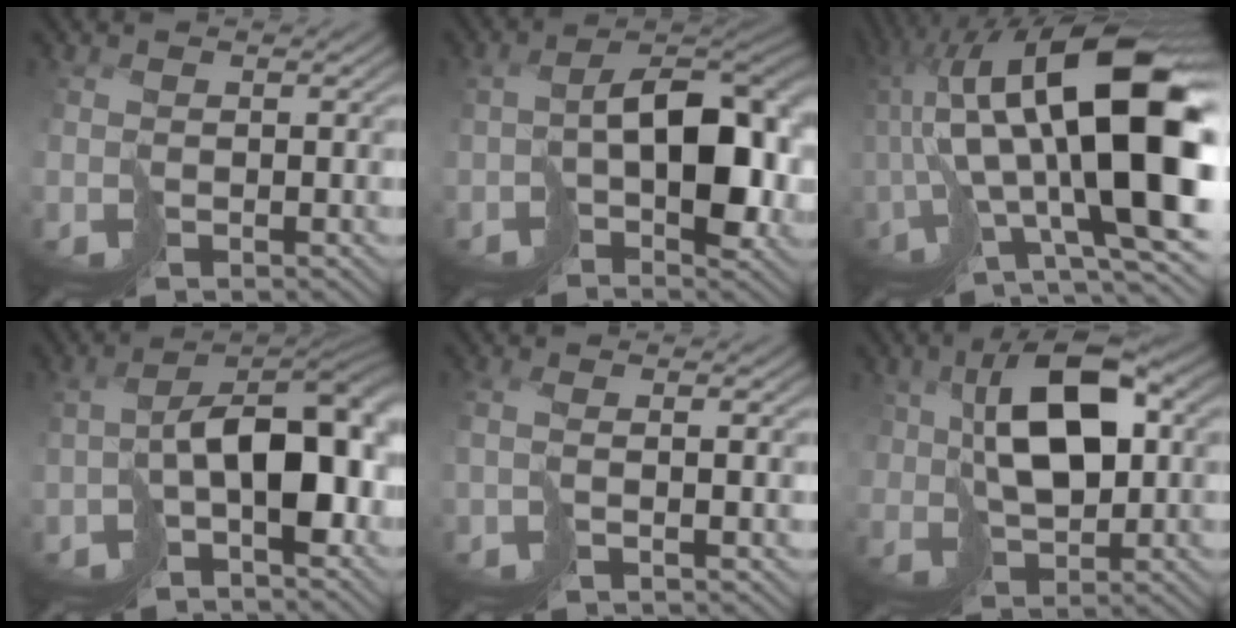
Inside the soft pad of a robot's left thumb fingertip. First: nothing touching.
{"total": 9.6, "force": [-1.8, 5.2, 7.9], "torque": [-0.116, 0.001, -0.021]}
{"total": 20.0, "force": [1.6, 7.6, 18.4], "torque": [-0.318, 0.012, 0.032]}
{"total": 12.1, "force": [-3.6, 6.1, 9.8], "torque": [-0.143, -0.015, -0.048]}
{"total": 2.0, "force": [-1.0, -0.1, 1.8], "torque": [-0.046, 0.003, -0.019]}
{"total": 10.8, "force": [2.7, 6.5, 8.2], "torque": [-0.144, 0.011, 0.060]}